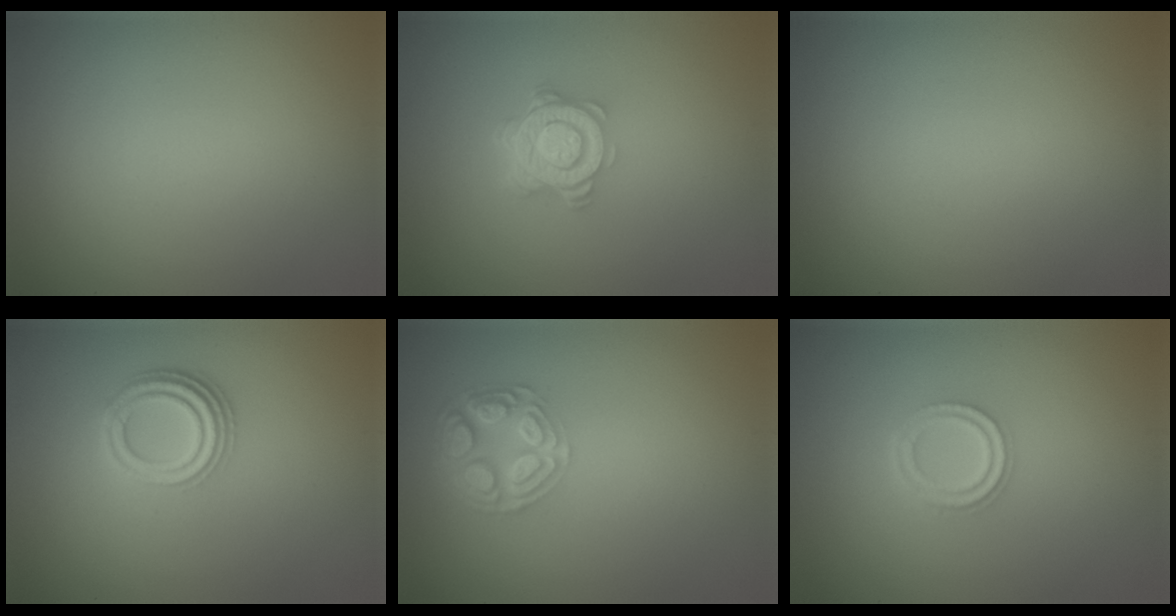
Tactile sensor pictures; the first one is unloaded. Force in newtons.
{"total": 4.7, "press": 3.4, "slide": 3.2}
{"total": 0.0}
{"total": 3.9, "press": 3.0, "slide": 2.5}
{"total": 4.5, "press": 3.4, "slide": 2.9}
{"total": 2.2, "press": 2.2, "slide": 0.5}